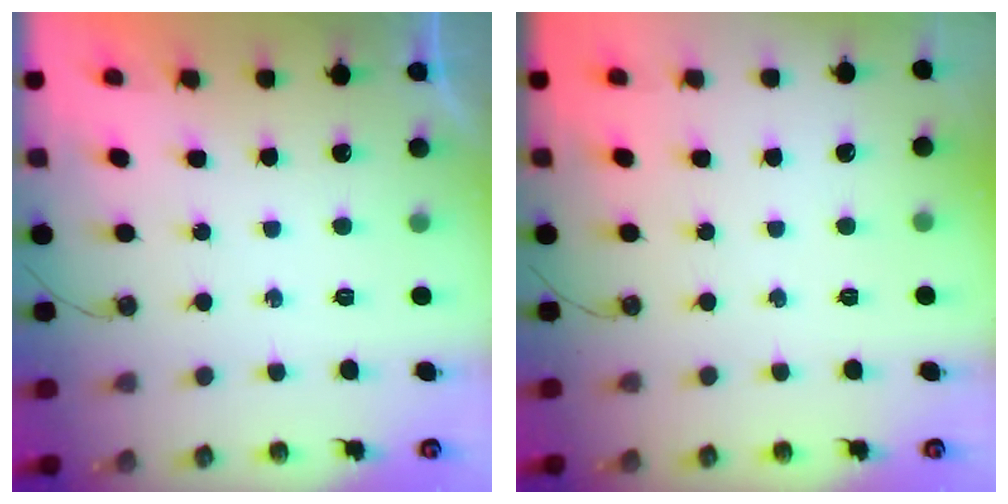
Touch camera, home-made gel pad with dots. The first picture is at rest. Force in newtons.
{"total": 0.0}